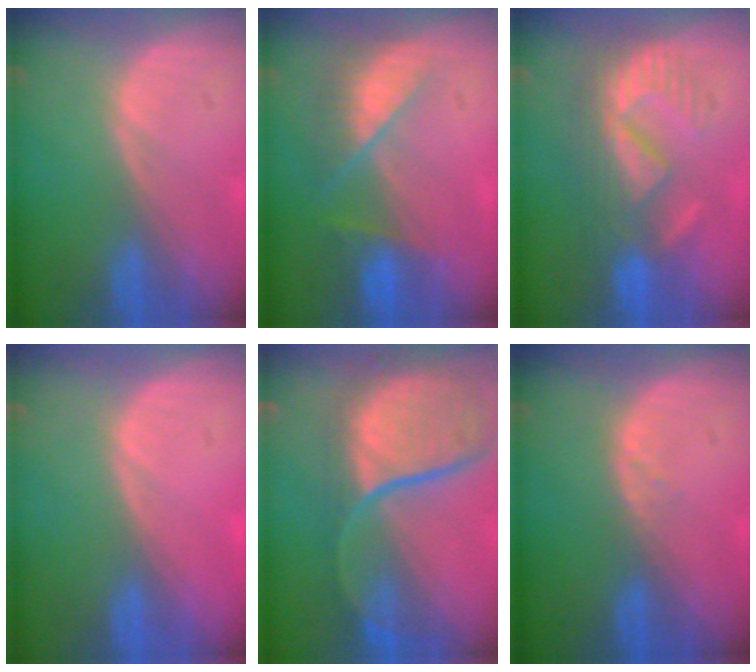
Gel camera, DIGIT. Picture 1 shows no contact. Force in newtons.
{"total": 7.1, "press": 6.3, "slide": 3.2}
{"total": 8.9, "press": 8.1, "slide": 3.6}
{"total": 0.6, "press": 0.0, "slide": 0.6}
{"total": 11.8, "press": 9.8, "slide": 6.6}
{"total": 1.0, "press": 1.0, "slide": 0.2}